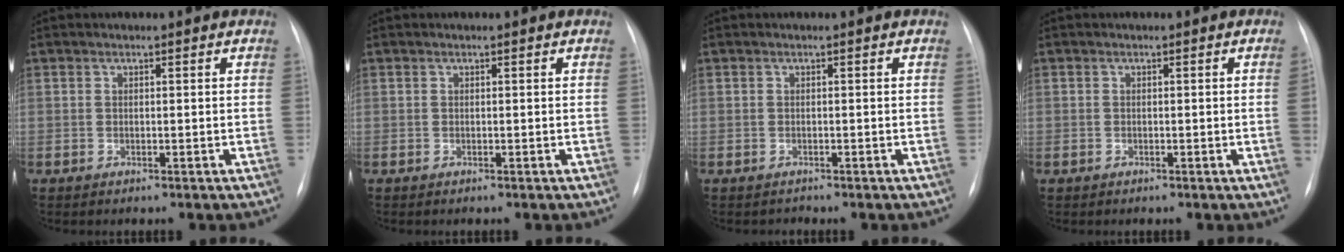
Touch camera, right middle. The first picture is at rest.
{"total": 0.0}
{"total": 0.5, "force": [-0.4, 0.1, -0.2], "torque": [0.001, -0.003, -0.007]}
{"total": 1.0, "force": [-0.2, -0.4, 0.9], "torque": [-0.012, -0.001, -0.001]}